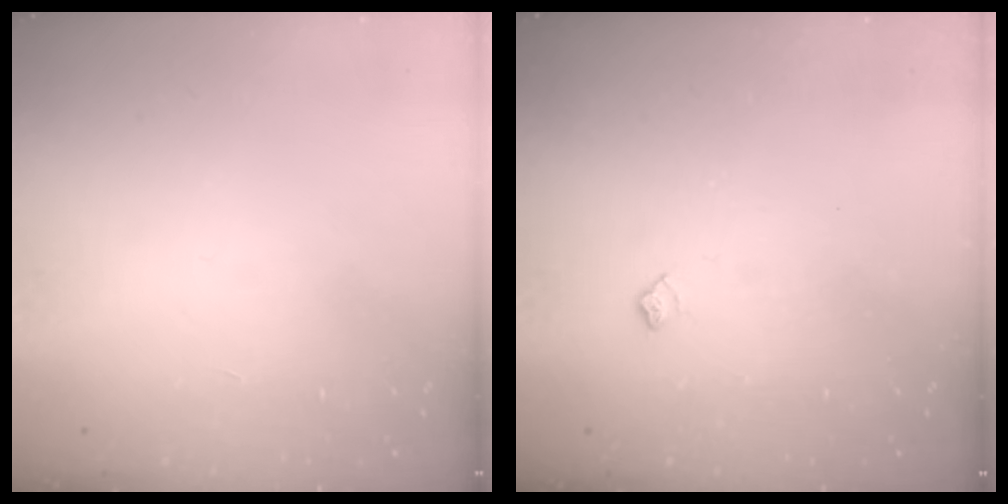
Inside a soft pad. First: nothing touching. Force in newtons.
{"total": 5.1, "press": 5.0, "slide": 0.6}